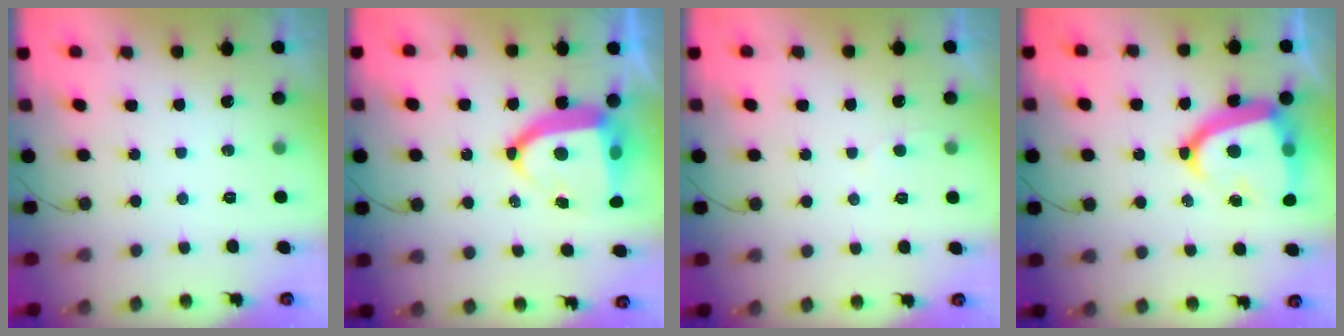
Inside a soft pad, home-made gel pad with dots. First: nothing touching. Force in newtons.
{"total": 11.8, "press": 11.7, "slide": 1.5}
{"total": 2.6, "press": 2.6, "slide": 0.2}
{"total": 17.3, "press": 17.2, "slide": 1.6}